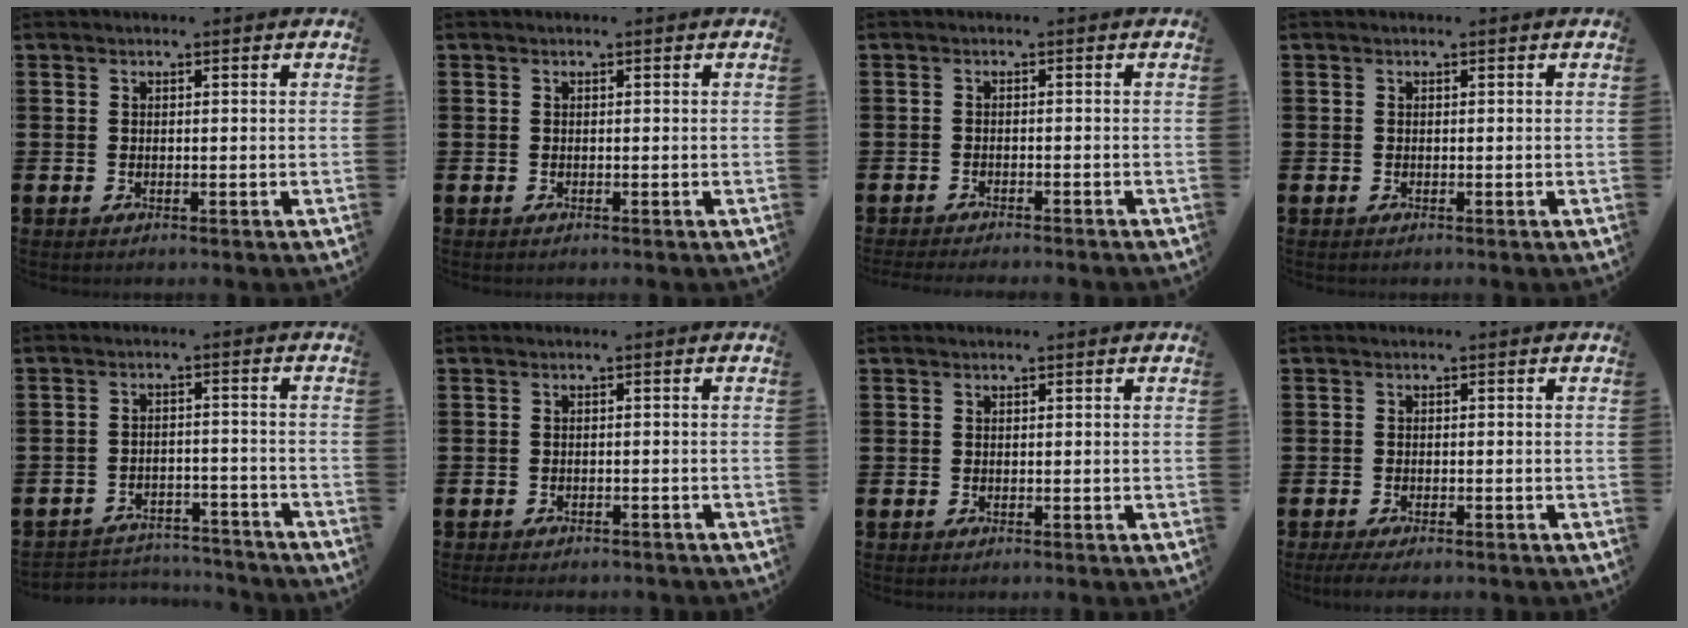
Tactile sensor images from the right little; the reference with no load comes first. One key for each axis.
{"total": 0.0}
{"total": 1.2, "fx": -1.2, "fy": -0.1, "fz": 0.1, "tx": -0.002, "ty": 0.001, "tz": -0.024}
{"total": 0.0}
{"total": 3.5, "fx": -3.5, "fy": 0.6, "fz": 0.1, "tx": -0.006, "ty": 0.006, "tz": -0.074}
{"total": 1.0, "fx": -1.0, "fy": 0.1, "fz": 0.0, "tx": -0.004, "ty": 0.000, "tz": -0.021}
{"total": 0.0}
{"total": 1.4, "fx": -1.1, "fy": 0.3, "fz": 0.9, "tx": -0.016, "ty": 0.001, "tz": -0.021}